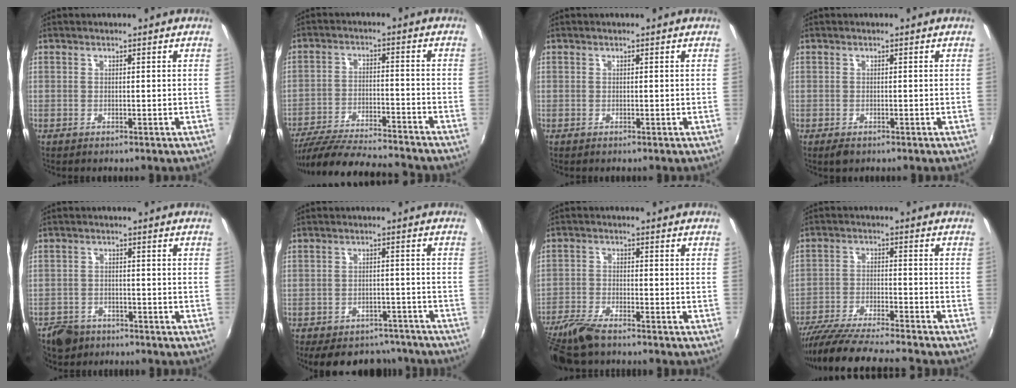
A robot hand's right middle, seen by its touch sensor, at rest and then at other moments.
{"total": 20.3, "force": [-18.1, 2.6, 8.9], "torque": [-0.173, -0.034, -0.278]}
{"total": 0.0}
{"total": 1.5, "force": [-1.0, 0.8, 0.8], "torque": [-0.015, -0.006, -0.017]}
{"total": 6.2, "force": [-4.7, 3.9, 1.5], "torque": [-0.053, 0.006, -0.078]}
{"total": 14.7, "force": [-12.2, 6.6, 4.9], "torque": [-0.111, 0.013, -0.151]}
{"total": 8.5, "force": [-7.1, 1.7, 4.2], "torque": [-0.110, -0.024, -0.140]}
{"total": 15.5, "force": [-13.9, 0.2, 6.9], "torque": [-0.142, -0.031, -0.236]}